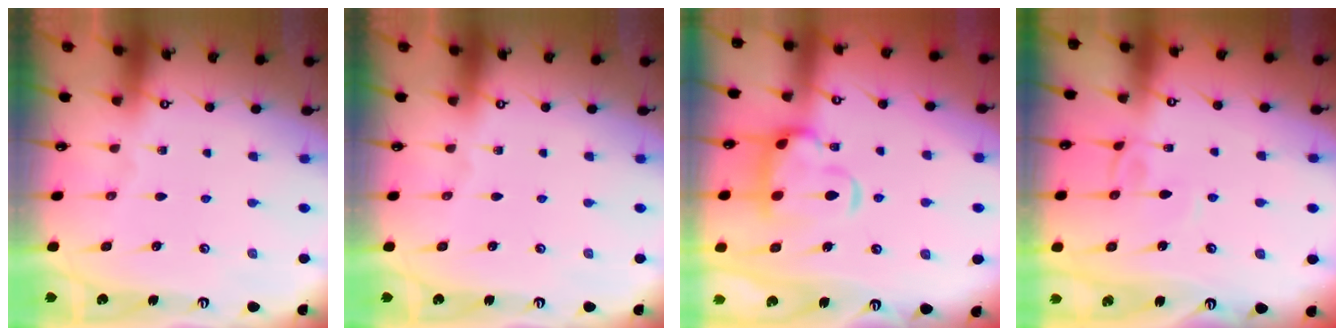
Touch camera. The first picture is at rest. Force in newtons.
{"total": 0.0}
{"total": 7.0, "press": 6.8, "slide": 1.7}
{"total": 3.6, "press": 3.6, "slide": 0.4}